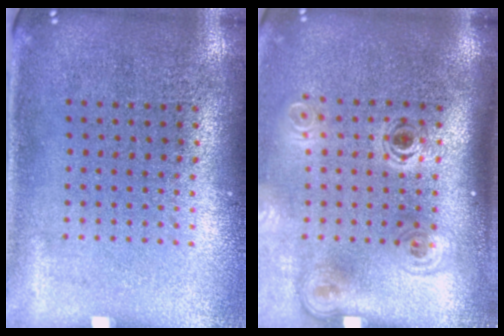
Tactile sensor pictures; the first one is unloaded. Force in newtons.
{"total": 2.0, "press": 1.3, "slide": 1.5}